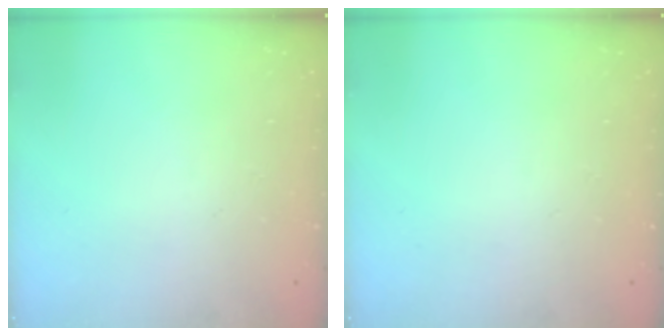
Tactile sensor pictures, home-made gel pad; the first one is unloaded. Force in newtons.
{"total": 0.0}